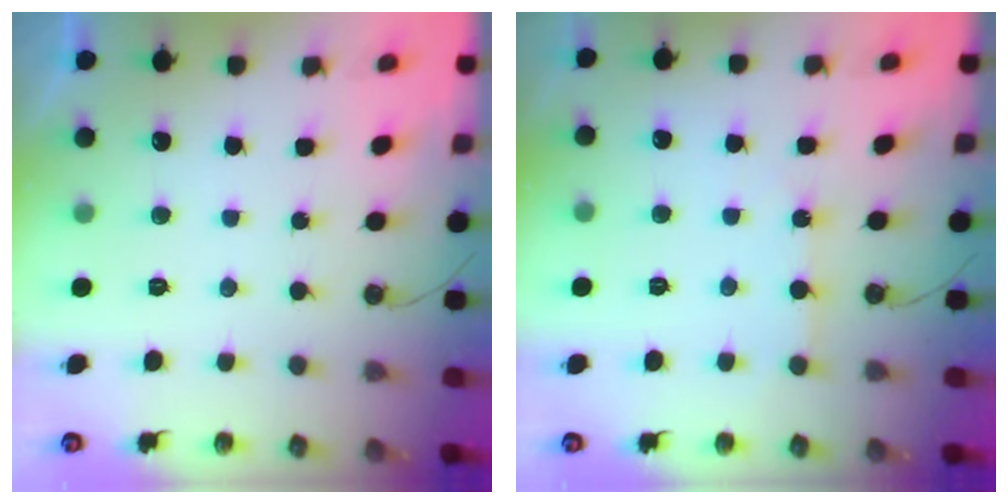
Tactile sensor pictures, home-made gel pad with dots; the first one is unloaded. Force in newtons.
{"total": 4.6, "press": 4.6, "slide": 0.6}